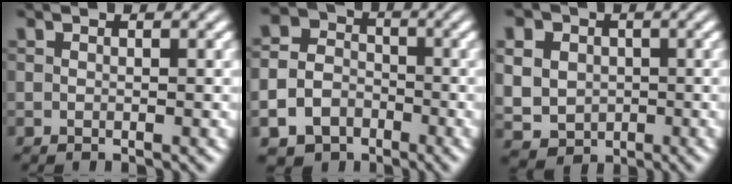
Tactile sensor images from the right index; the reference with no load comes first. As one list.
[{"total": 10.5, "force": [-3.3, 9.5, 2.9], "torque": [-0.055, -0.039, -0.064]}, {"total": 7.6, "force": [-1.0, 6.8, 3.1], "torque": [-0.066, -0.037, -0.005]}]